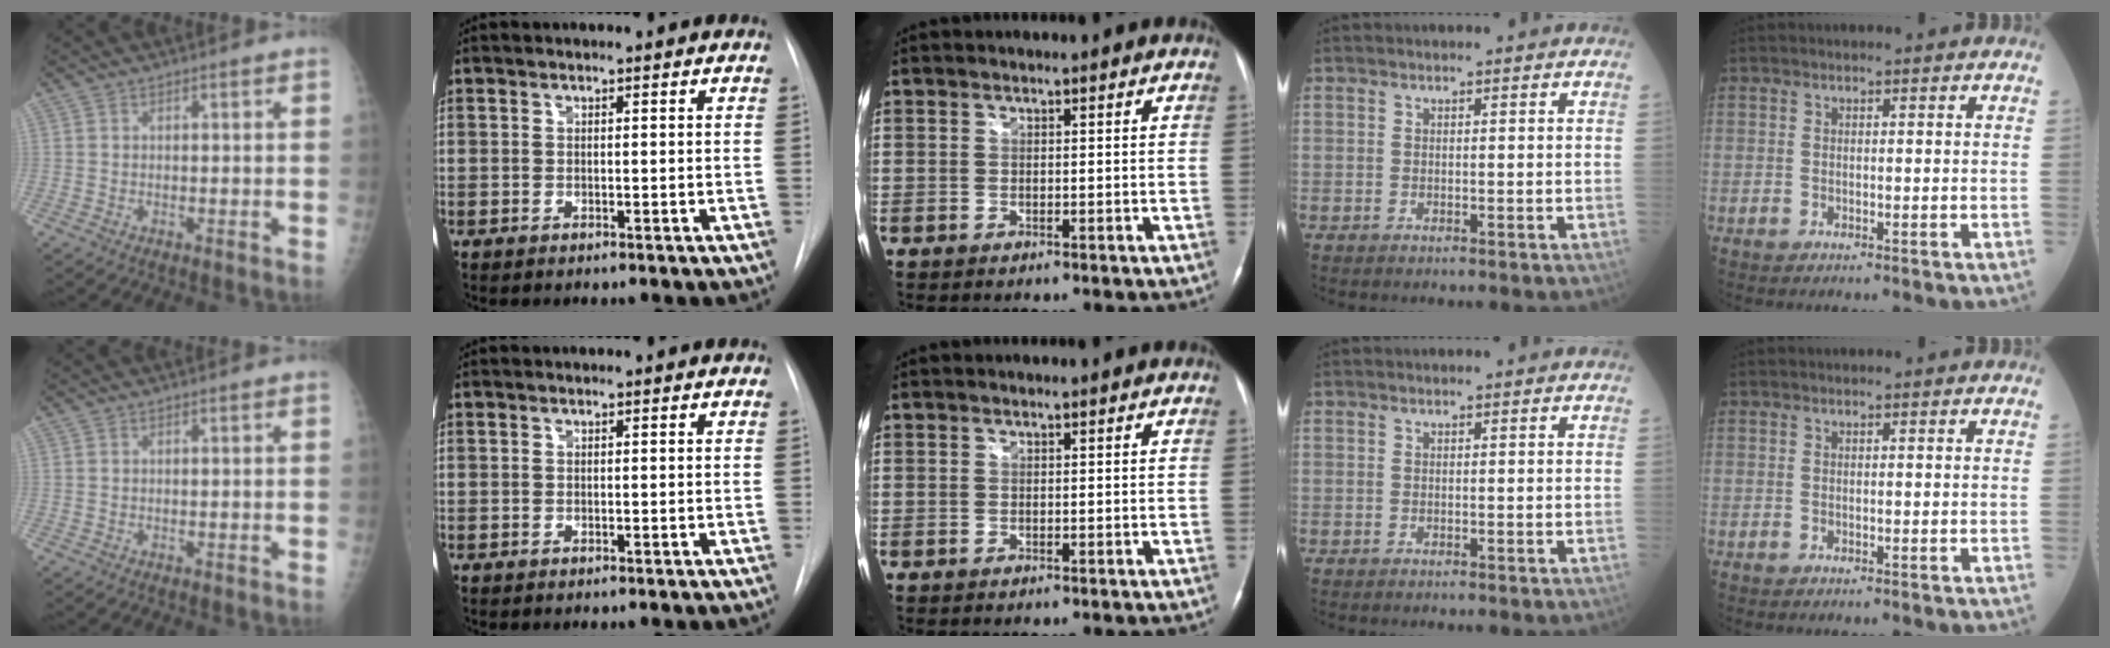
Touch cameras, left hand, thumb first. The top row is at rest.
{}